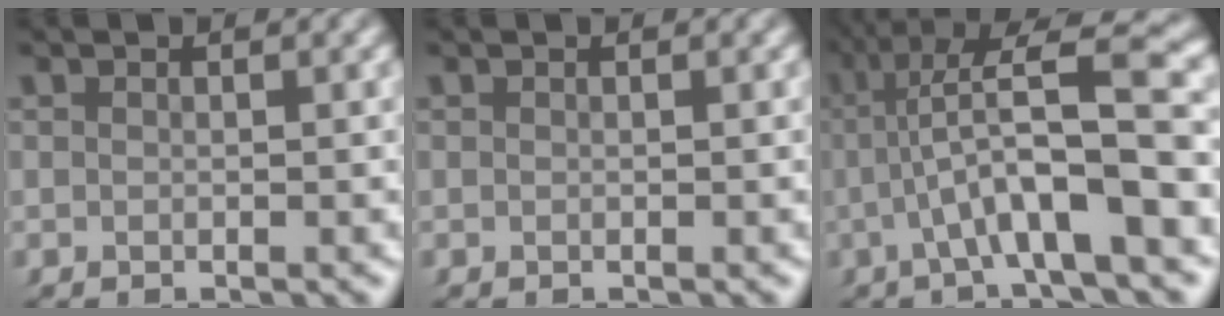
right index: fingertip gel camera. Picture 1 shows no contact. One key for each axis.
{"total": 0.0}
{"total": 9.8, "fx": 1.1, "fy": 3.2, "fz": 9.2, "tx": -0.133, "ty": 0.021, "tz": 0.011}